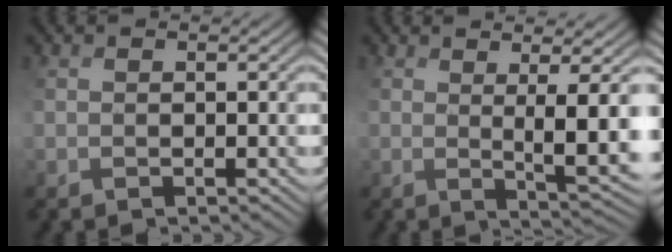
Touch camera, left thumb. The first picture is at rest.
{"total": 6.4, "force": [1.8, 1.0, 6.0], "torque": [-0.107, -0.003, 0.039]}